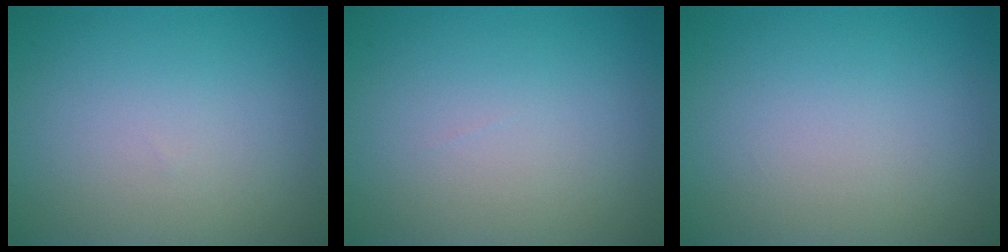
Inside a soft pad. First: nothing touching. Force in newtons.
{"total": 0.0}
{"total": 0.0}